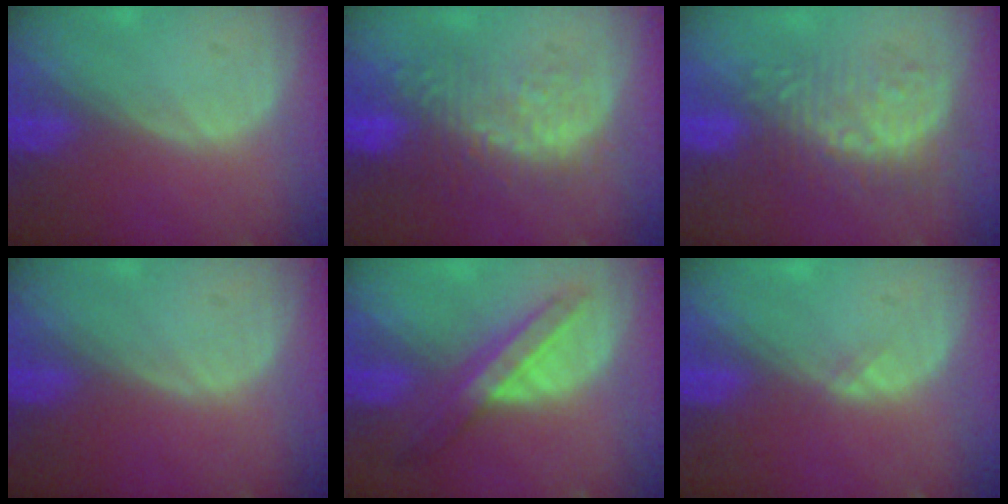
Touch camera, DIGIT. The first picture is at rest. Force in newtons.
{"total": 11.1, "press": 9.7, "slide": 5.5}
{"total": 9.5, "press": 8.5, "slide": 4.3}
{"total": 0.0}
{"total": 6.9, "press": 6.4, "slide": 2.5}
{"total": 0.8, "press": 0.5, "slide": 0.6}